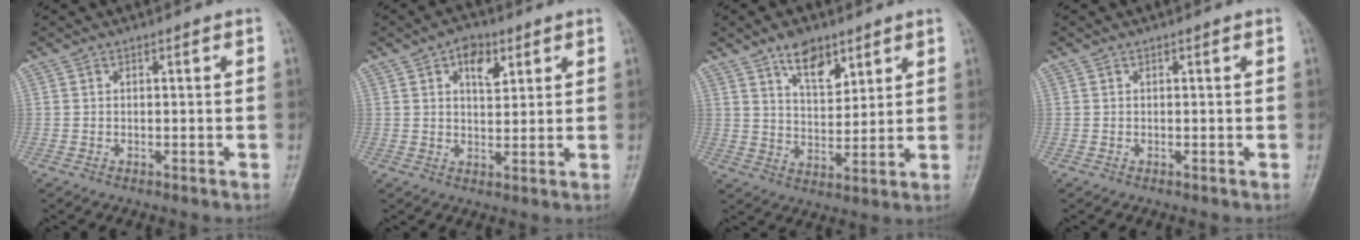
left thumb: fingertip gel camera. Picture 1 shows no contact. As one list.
[{"total": 5.8, "force": [2.8, 3.4, 3.8], "torque": [-0.035, -0.010, 0.039]}, {"total": 8.2, "force": [5.2, 4.2, 4.7], "torque": [-0.050, -0.036, 0.091]}, {"total": 0.0}]